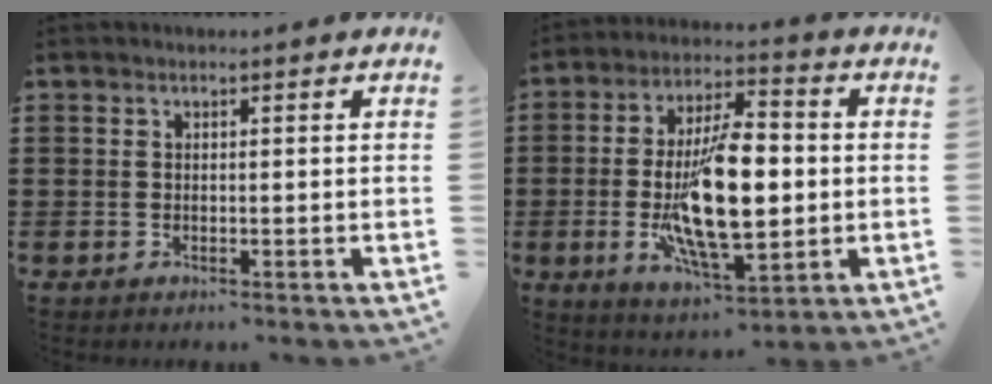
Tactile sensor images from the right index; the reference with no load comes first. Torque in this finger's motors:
{"motor_torque": [2.14, 0.00, 1.05, 0.21]}